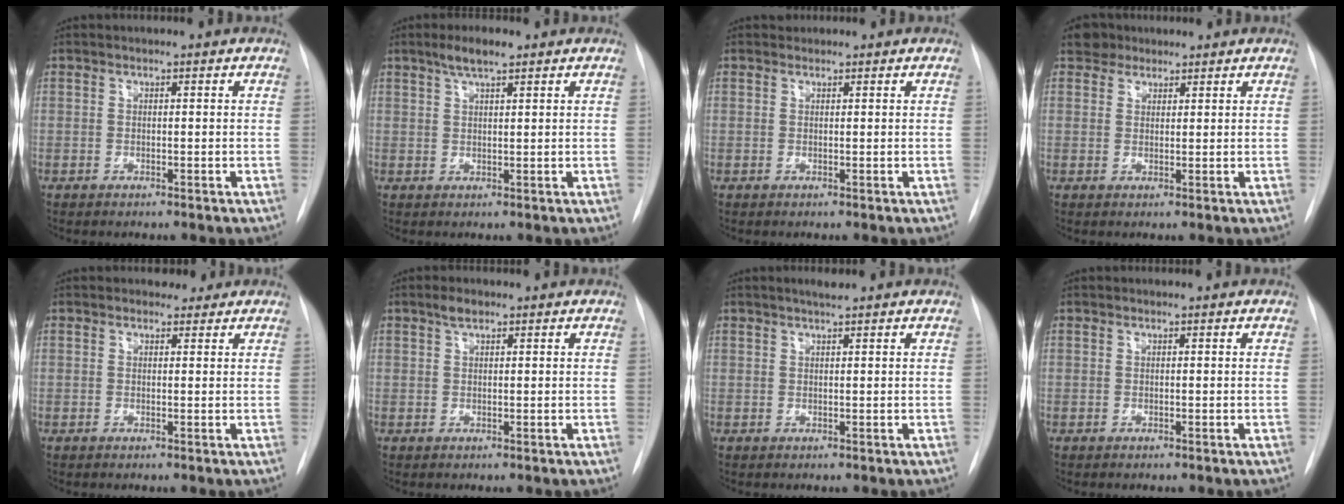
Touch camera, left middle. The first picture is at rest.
{"total": 3.6, "force": [2.5, 0.5, 2.5], "torque": [-0.052, 0.005, 0.047]}
{"total": 0.6, "force": [0.6, 0.2, -0.2], "torque": [-0.003, 0.006, 0.010]}
{"total": 2.9, "force": [2.3, 1.7, 0.1], "torque": [-0.004, 0.012, 0.037]}
{"total": 1.6, "force": [1.3, 0.8, 0.0], "torque": [0.001, 0.001, 0.016]}
{"total": 1.5, "force": [1.1, 0.6, 0.9], "torque": [-0.019, 0.005, 0.019]}
{"total": 1.6, "force": [1.3, -0.1, 0.8], "torque": [-0.019, 0.000, 0.025]}
{"total": 0.0}